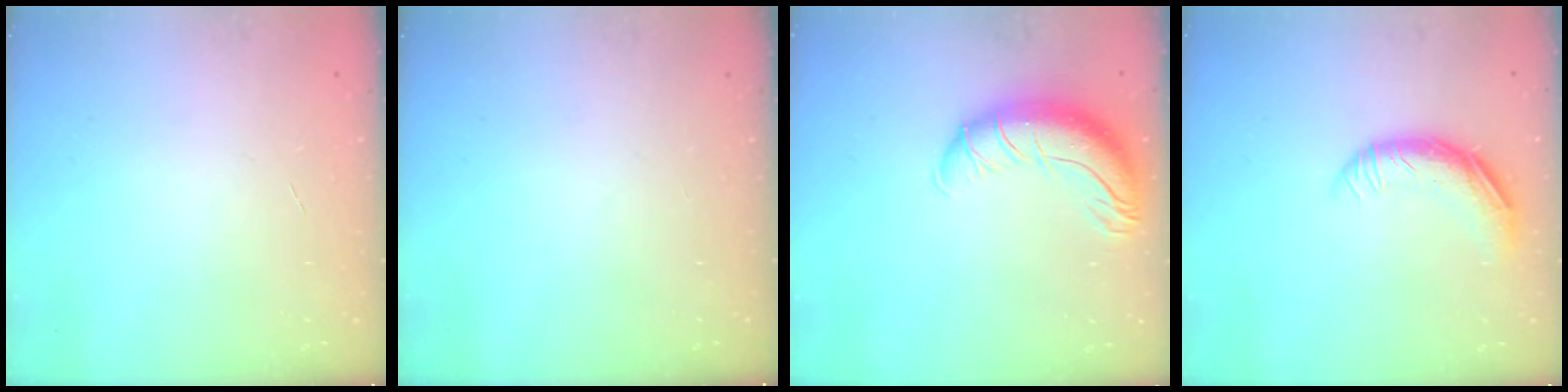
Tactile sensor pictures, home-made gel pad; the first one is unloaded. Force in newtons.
{"total": 0.0}
{"total": 13.1, "press": 12.7, "slide": 3.1}
{"total": 11.5, "press": 11.3, "slide": 1.8}